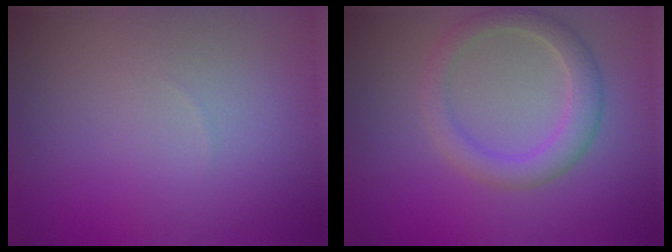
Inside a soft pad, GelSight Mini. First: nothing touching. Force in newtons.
{"total": 3.1, "press": 3.1, "slide": 0.1}